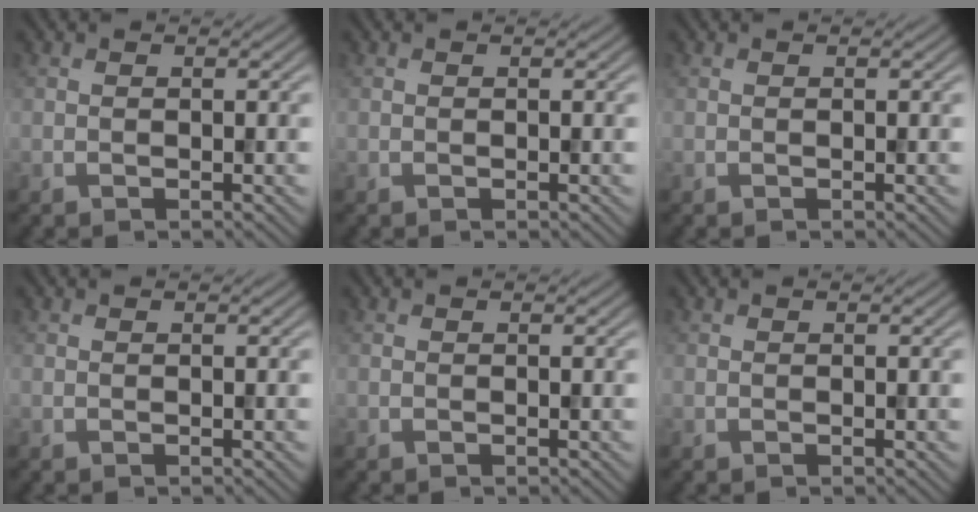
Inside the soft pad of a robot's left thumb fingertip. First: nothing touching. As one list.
[{"total": 0.0}, {"total": 0.0}, {"total": 0.0}, {"total": 0.0}, {"total": 0.0}]